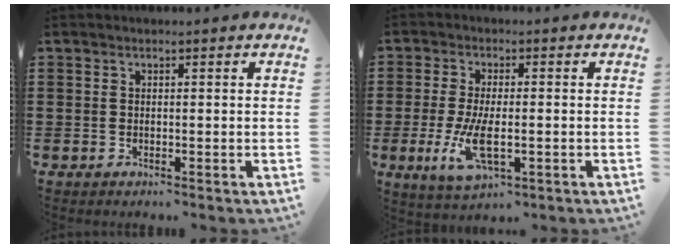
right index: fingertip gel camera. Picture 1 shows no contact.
{"total": 7.3, "force": [-1.5, 3.0, 6.5], "torque": [-0.143, -0.012, -0.029]}